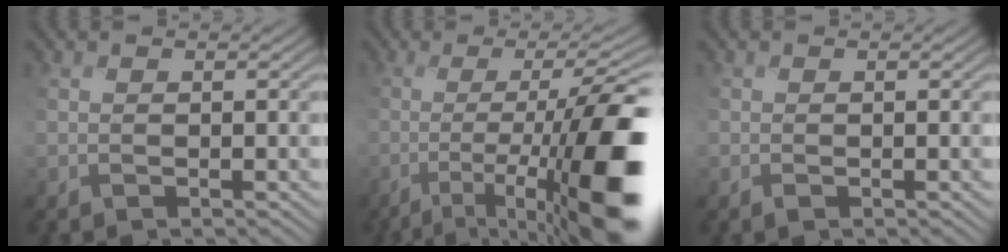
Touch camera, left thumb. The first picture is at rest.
{"total": 16.0, "force": [-5.2, 4.3, 14.4], "torque": [-0.213, -0.013, -0.083]}
{"total": 0.6, "force": [-0.3, 0.4, 0.3], "torque": [-0.007, -0.004, -0.006]}